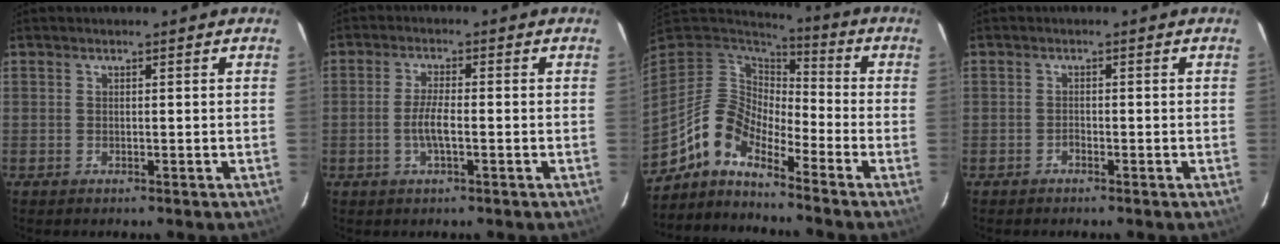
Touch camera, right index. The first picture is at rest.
{"total": 4.2, "force": [-1.2, 0.8, 3.9], "torque": [-0.079, -0.001, -0.024]}
{"total": 9.0, "force": [-7.2, 3.5, 4.2], "torque": [-0.078, 0.016, -0.154]}
{"total": 0.8, "force": [-0.7, 0.3, 0.1], "torque": [-0.002, 0.001, -0.016]}